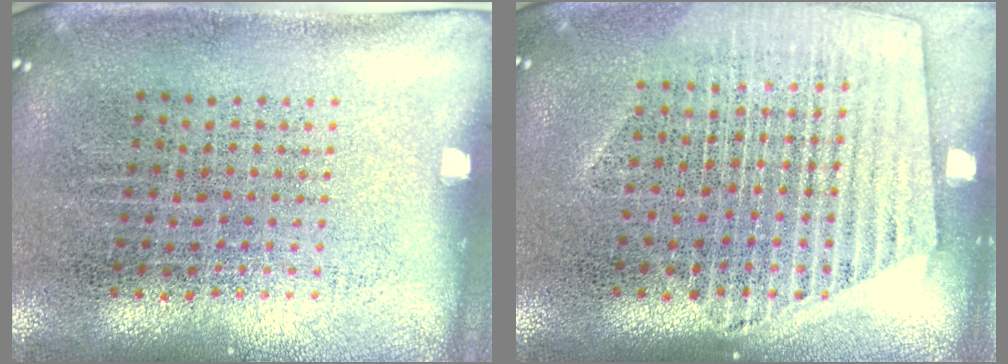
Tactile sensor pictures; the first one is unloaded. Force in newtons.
{"total": 1.5, "press": 1.5, "slide": 0.4}